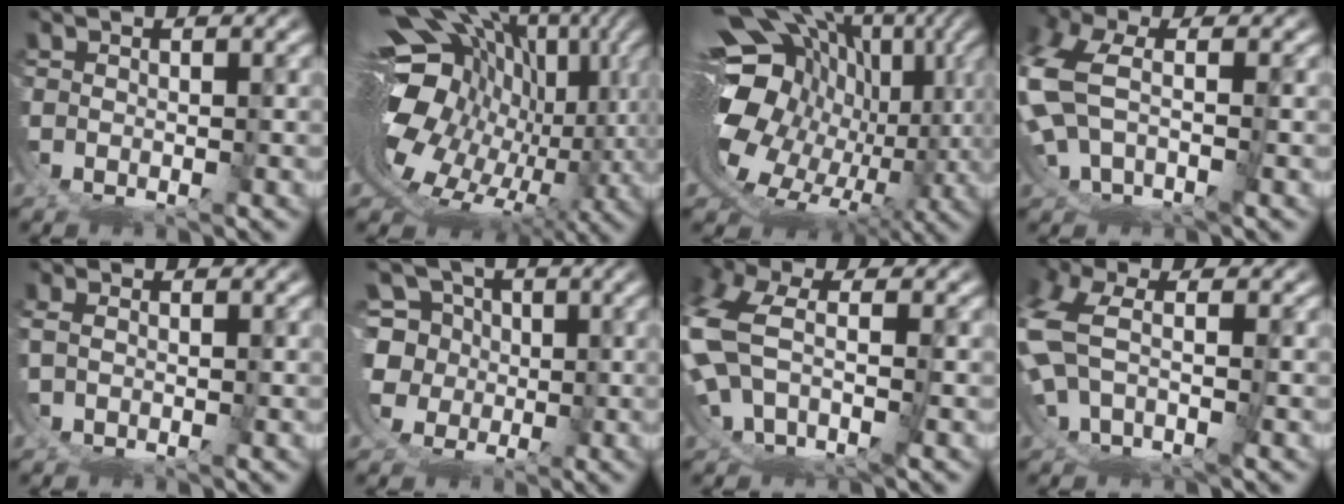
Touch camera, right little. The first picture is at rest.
{"total": 20.4, "force": [1.1, 13.9, 14.9], "torque": [-0.246, -0.045, 0.033]}
{"total": 18.0, "force": [0.0, 12.7, 12.7], "torque": [-0.217, -0.057, 0.025]}
{"total": 4.6, "force": [0.1, 2.7, 3.7], "torque": [-0.111, -0.010, 0.009]}
{"total": 0.8, "force": [0.0, -0.8, 0.2], "torque": [-0.008, -0.002, 0.010]}
{"total": 11.0, "force": [0.1, 10.1, 4.4], "torque": [-0.130, -0.045, 0.004]}
{"total": 5.6, "force": [-0.4, 3.8, 4.1], "torque": [-0.120, -0.013, -0.005]}
{"total": 4.3, "force": [0.0, 2.4, 3.6], "torque": [-0.101, -0.009, 0.005]}